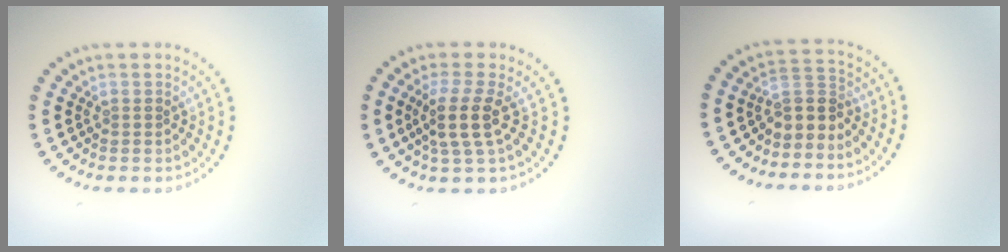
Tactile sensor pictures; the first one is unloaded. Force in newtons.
{"total": 3.3, "press": 2.5, "slide": 2.1}
{"total": 2.4, "press": 2.0, "slide": 1.5}